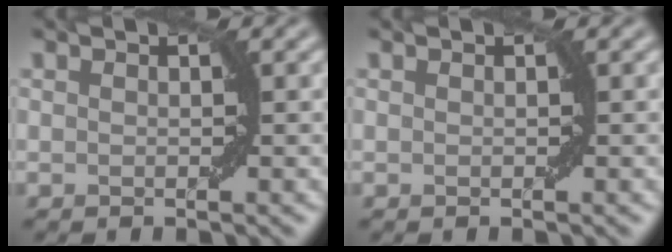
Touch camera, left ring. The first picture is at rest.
{"total": 0.0}